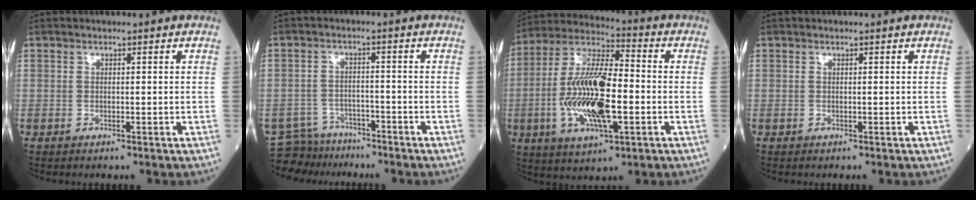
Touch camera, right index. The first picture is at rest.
{"total": 6.1, "force": [-5.6, 2.3, -1.0], "torque": [0.015, 0.011, -0.098]}
{"total": 16.8, "force": [-3.0, 4.8, 15.8], "torque": [-0.321, 0.001, -0.054]}
{"total": 0.0}